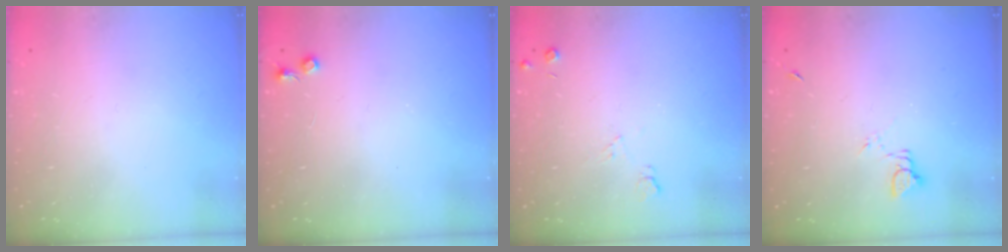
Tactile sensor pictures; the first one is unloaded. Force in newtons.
{"total": 3.8, "press": 3.7, "slide": 0.6}
{"total": 4.1, "press": 4.0, "slide": 0.7}
{"total": 2.5, "press": 2.5, "slide": 0.3}